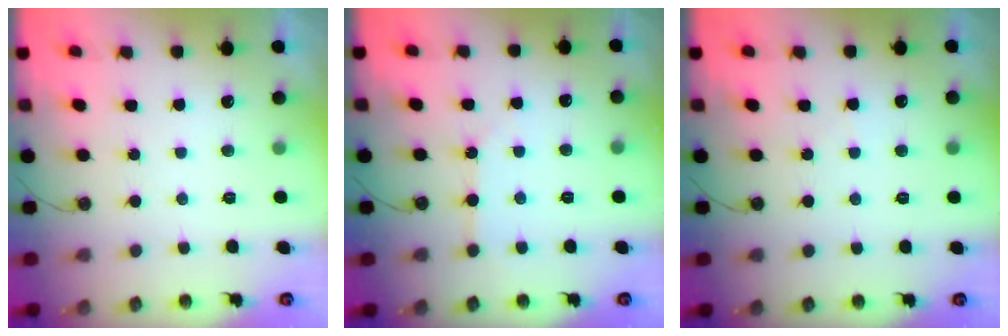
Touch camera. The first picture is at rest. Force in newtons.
{"total": 4.9, "press": 4.8, "slide": 0.5}
{"total": 3.2, "press": 3.2, "slide": 0.5}